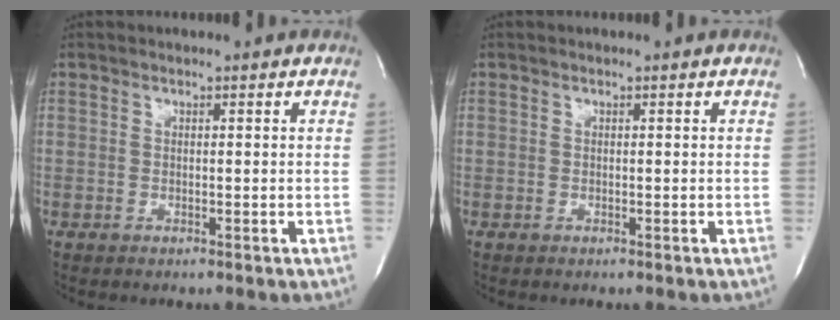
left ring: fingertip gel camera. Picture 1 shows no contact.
{"total": 0.0}